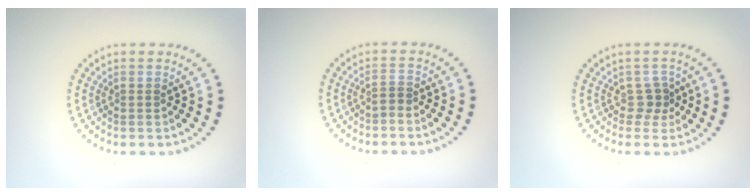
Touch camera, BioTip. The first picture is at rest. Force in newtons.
{"total": 0.7, "press": 0.3, "slide": 0.6}
{"total": 1.6, "press": 1.1, "slide": 1.2}